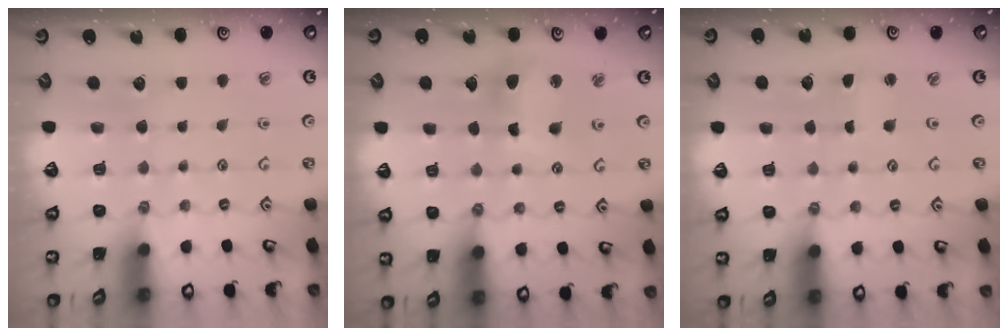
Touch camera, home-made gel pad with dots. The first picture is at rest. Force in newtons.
{"total": 9.5, "press": 9.4, "slide": 1.1}
{"total": 1.4, "press": 1.3, "slide": 0.3}